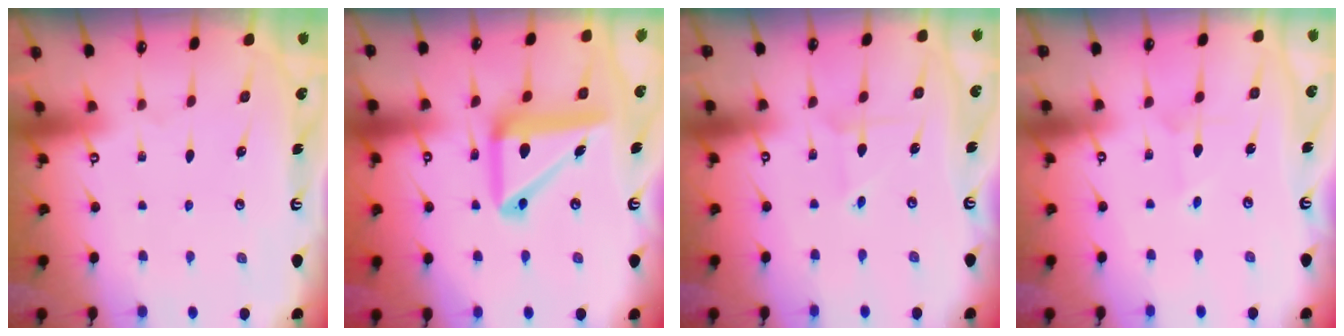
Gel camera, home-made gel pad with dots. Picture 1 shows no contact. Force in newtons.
{"total": 14.8, "press": 14.6, "slide": 2.3}
{"total": 2.3, "press": 2.3, "slide": 0.2}
{"total": 2.0, "press": 2.0, "slide": 0.2}